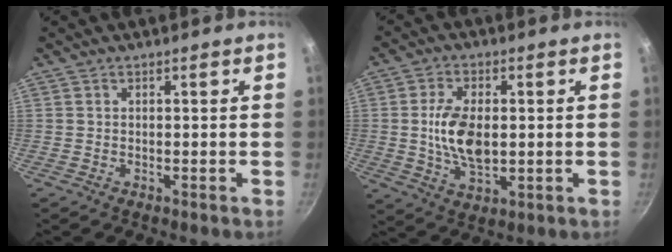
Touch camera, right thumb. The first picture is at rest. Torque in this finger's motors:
{"motor_torque": [0.98, 1.47, 1.33, -0.54, 0.09]}